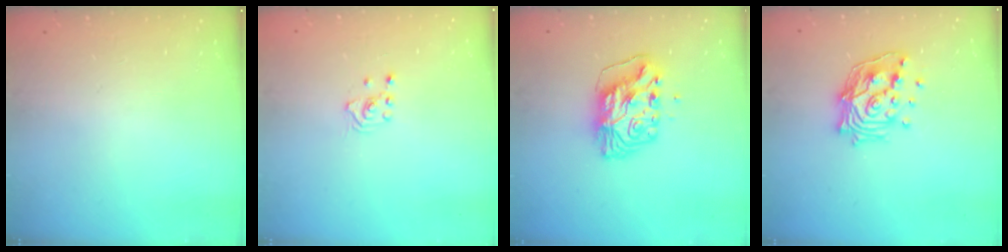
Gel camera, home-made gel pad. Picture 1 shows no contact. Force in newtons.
{"total": 2.0, "press": 2.0, "slide": 0.3}
{"total": 11.3, "press": 11.3, "slide": 1.1}
{"total": 14.8, "press": 14.6, "slide": 2.2}